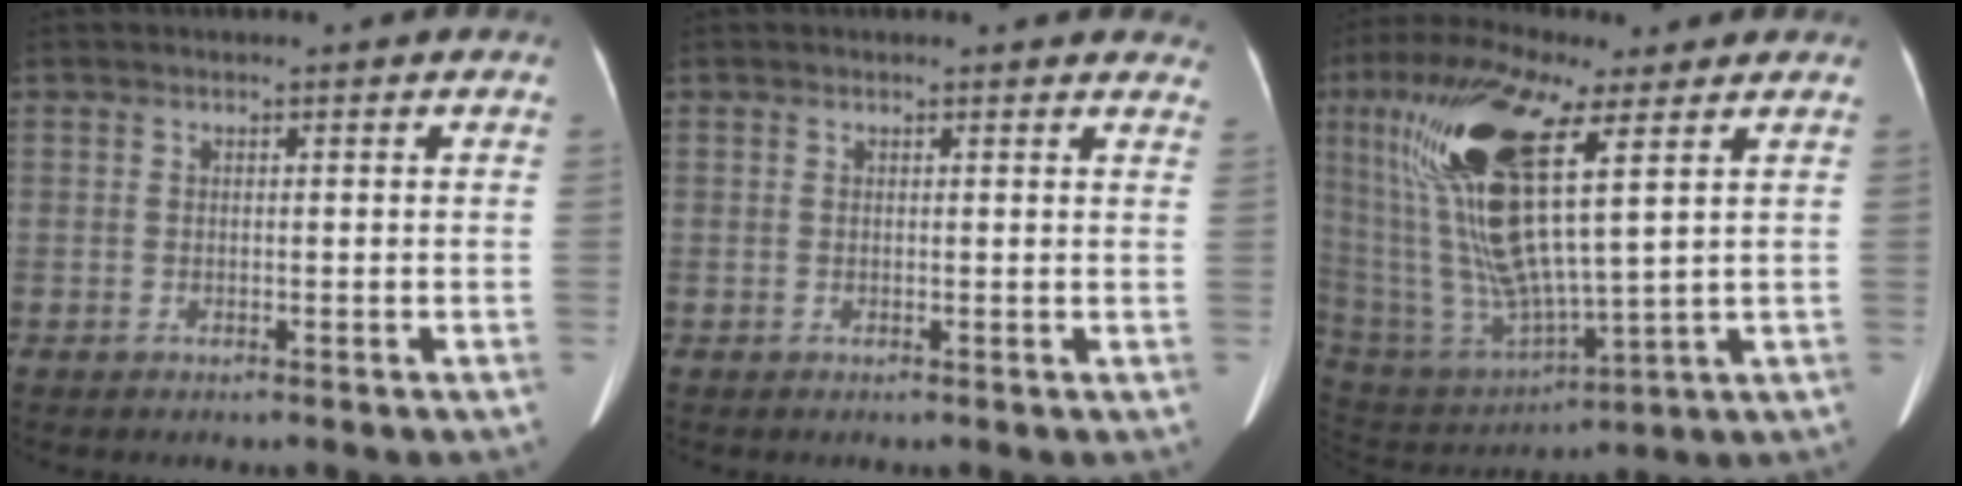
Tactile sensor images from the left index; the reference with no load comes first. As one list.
[{"total": 5.8, "force": [5.5, 1.7, 1.3], "torque": [0.007, -0.004, 0.032]}, {"total": 20.3, "force": [7.1, 4.2, 18.6], "torque": [-0.406, -0.005, 0.133]}]